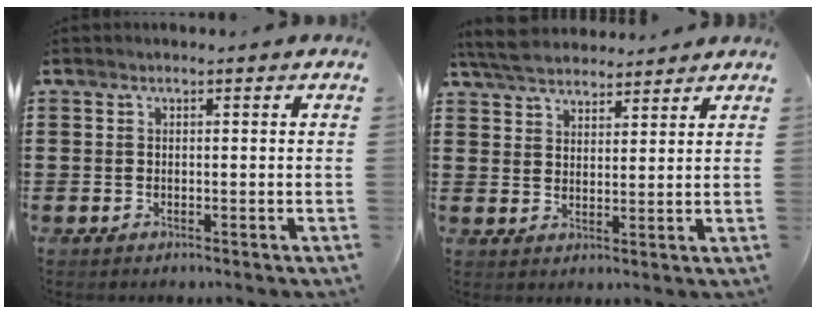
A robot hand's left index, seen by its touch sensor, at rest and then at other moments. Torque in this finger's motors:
{"motor_torque": [1.07, -1.07, 0.56, 0.17]}